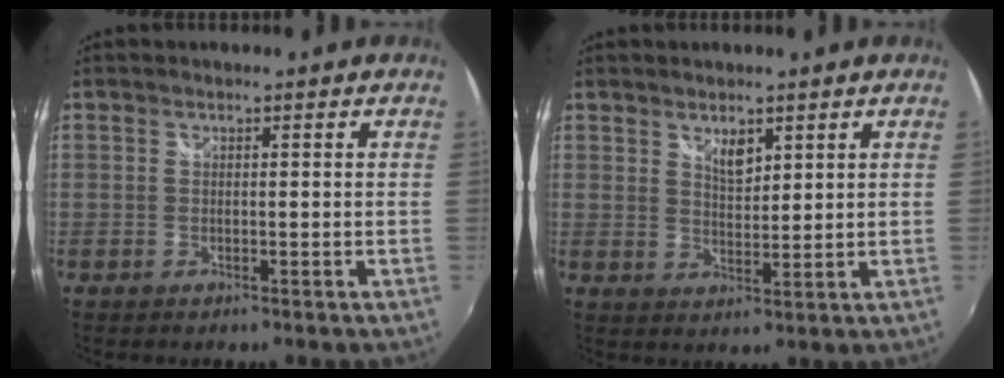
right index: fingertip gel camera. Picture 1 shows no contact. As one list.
[{"total": 3.8, "force": [2.4, 1.8, 2.3], "torque": [-0.035, -0.002, 0.041]}]